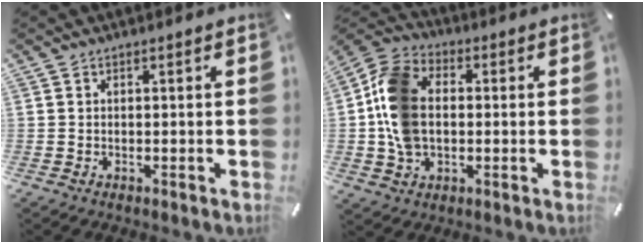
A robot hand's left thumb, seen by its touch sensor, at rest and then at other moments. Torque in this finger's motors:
{"motor_torque": [0.65, 1.33, 1.06, -0.66, 0.25]}